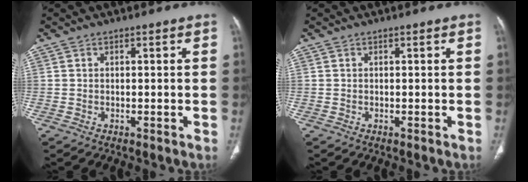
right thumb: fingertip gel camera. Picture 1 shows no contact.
{"total": 0.0}